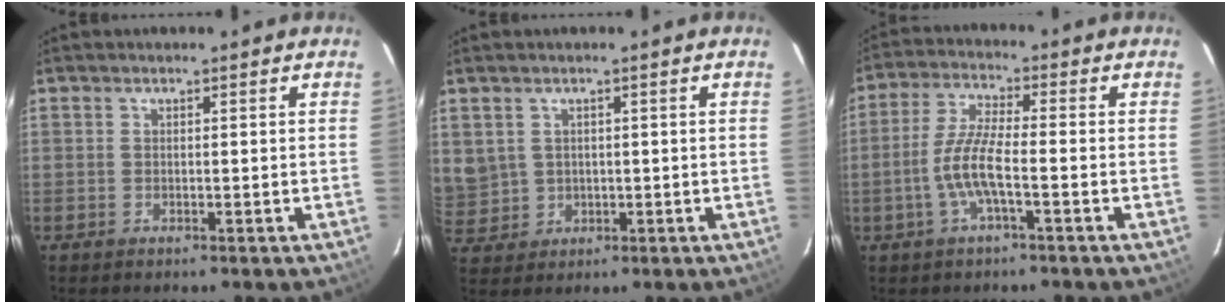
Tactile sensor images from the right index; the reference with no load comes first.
{"total": 6.9, "force": [1.4, 6.4, 2.1], "torque": [-0.054, 0.009, 0.049]}
{"total": 7.3, "force": [-2.4, 1.0, 6.8], "torque": [-0.148, 0.003, -0.049]}